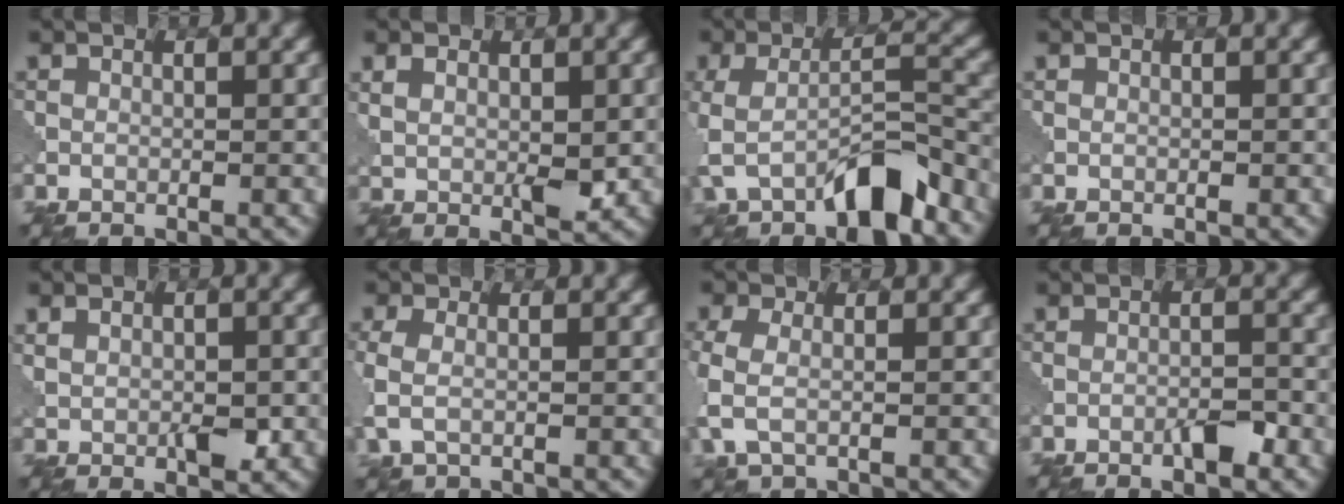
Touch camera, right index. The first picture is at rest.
{"total": 3.6, "force": [0.6, 1.7, 3.1], "torque": [-0.061, -0.002, 0.017]}
{"total": 7.2, "force": [-3.2, 2.4, 6.0], "torque": [-0.114, -0.006, -0.062]}
{"total": 0.0}
{"total": 3.3, "force": [0.0, 1.8, 2.8], "torque": [-0.051, 0.000, 0.003]}
{"total": 2.8, "force": [-0.2, 1.7, 2.2], "torque": [-0.061, -0.002, -0.010]}
{"total": 3.8, "force": [-0.6, 2.2, 3.0], "torque": [-0.085, -0.003, -0.019]}
{"total": 2.2, "force": [-1.3, 0.5, 1.8], "torque": [-0.030, 0.004, -0.023]}